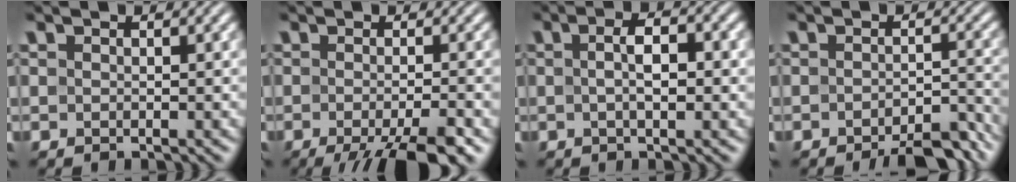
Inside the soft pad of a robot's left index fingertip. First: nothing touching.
{"total": 7.0, "force": [-3.7, 1.7, 5.7], "torque": [-0.072, -0.008, -0.055]}
{"total": 3.5, "force": [0.1, 1.1, 3.3], "torque": [-0.061, 0.004, 0.000]}
{"total": 4.7, "force": [-3.8, 1.2, 2.5], "torque": [-0.032, 0.004, -0.048]}